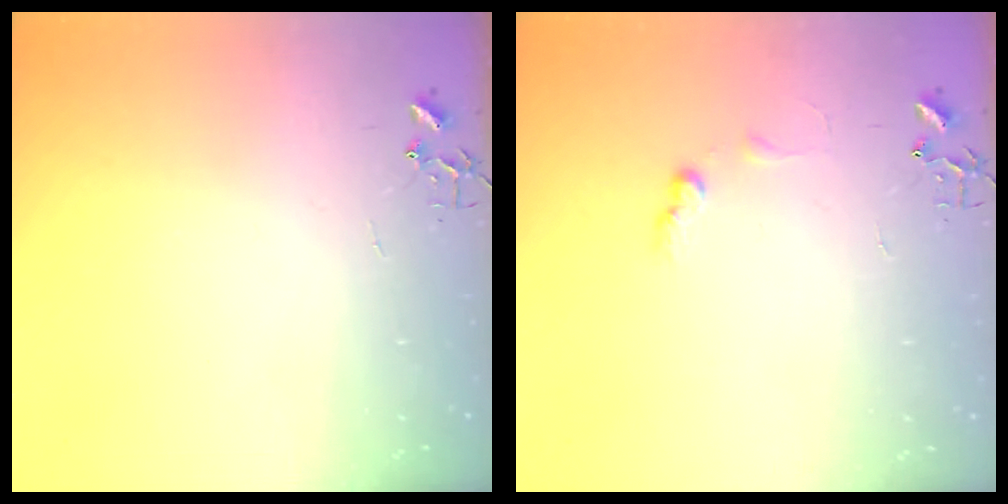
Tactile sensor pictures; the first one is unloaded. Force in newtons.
{"total": 6.0, "press": 6.0, "slide": 0.8}